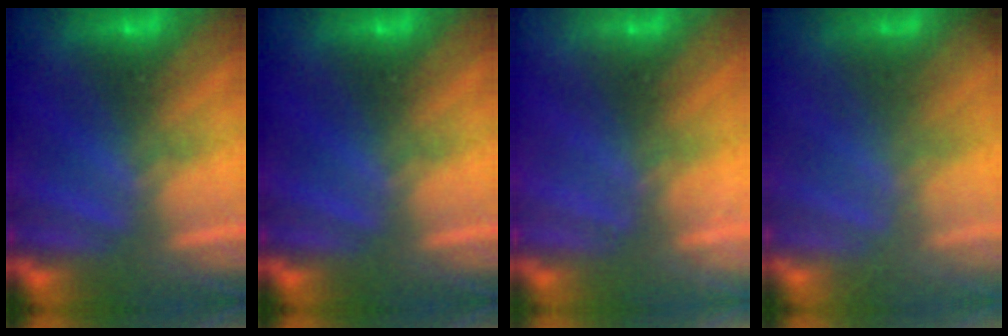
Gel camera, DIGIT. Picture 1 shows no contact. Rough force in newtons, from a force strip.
{"total": 0.0}
{"total": 2.2}
{"total": 2.7}